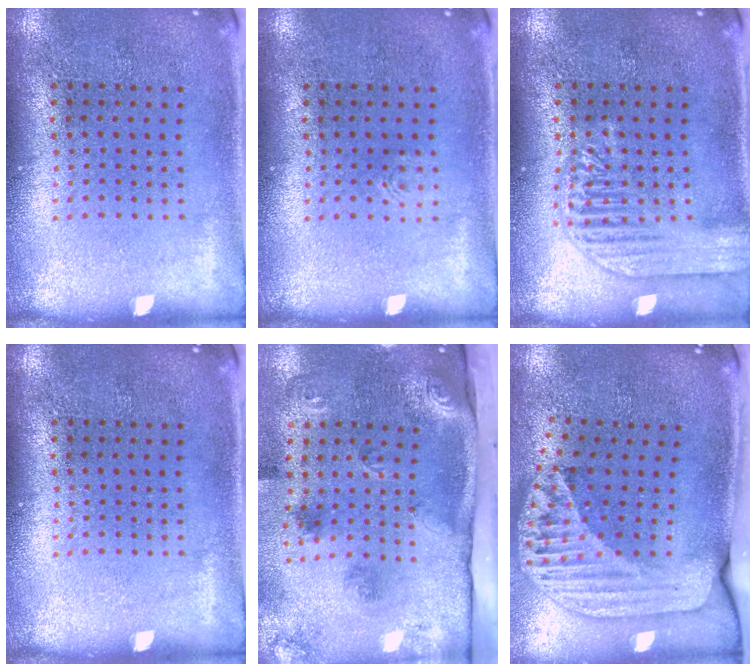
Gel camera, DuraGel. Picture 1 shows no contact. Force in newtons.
{"total": 0.5, "press": 0.5, "slide": 0.1}
{"total": 3.0, "press": 3.0, "slide": 0.3}
{"total": 0.0}
{"total": 3.4, "press": 2.1, "slide": 2.6}
{"total": 2.7, "press": 1.8, "slide": 1.9}